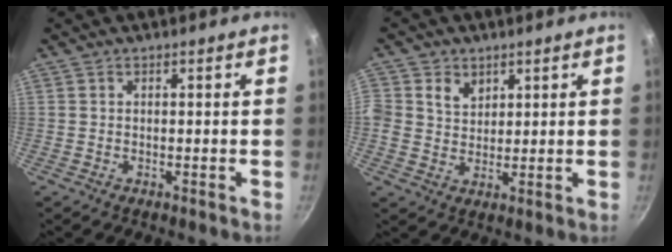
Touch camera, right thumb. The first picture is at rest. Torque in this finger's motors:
{"motor_torque": [-0.03, 0.11, 0.56, 0.36, 0.06]}